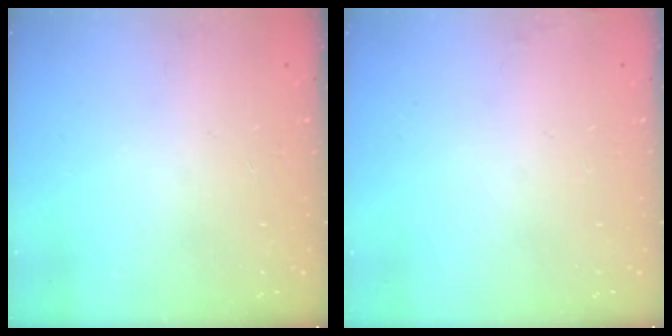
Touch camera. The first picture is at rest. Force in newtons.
{"total": 6.5, "press": 3.9, "slide": 5.2}